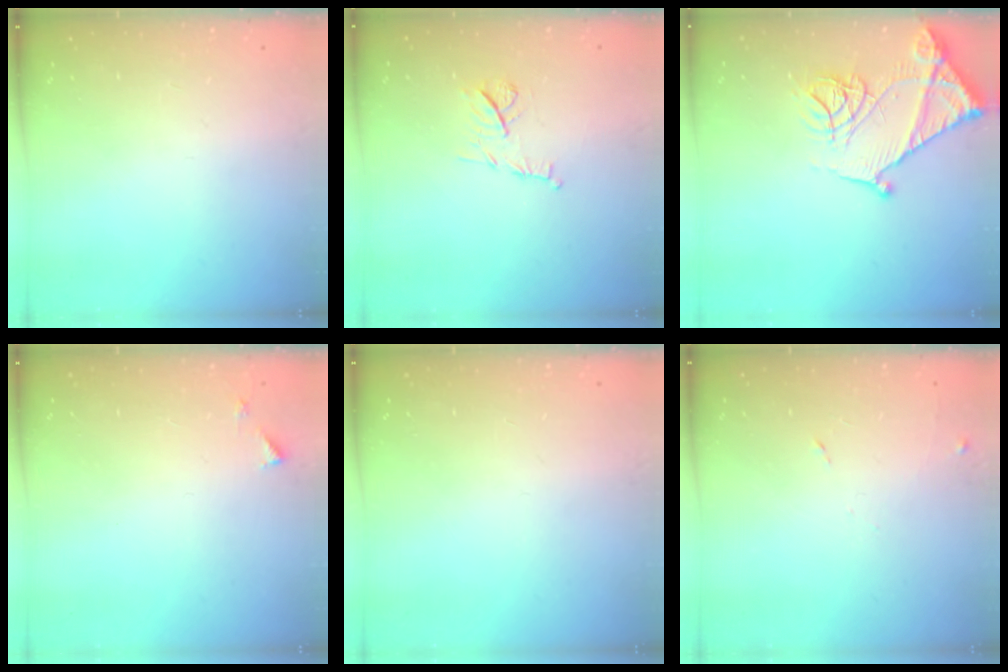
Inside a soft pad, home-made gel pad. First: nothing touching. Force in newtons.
{"total": 7.1, "press": 7.0, "slide": 1.0}
{"total": 17.4, "press": 17.4, "slide": 1.3}
{"total": 3.2, "press": 3.2, "slide": 0.3}
{"total": 0.0}
{"total": 6.1, "press": 6.1, "slide": 0.6}